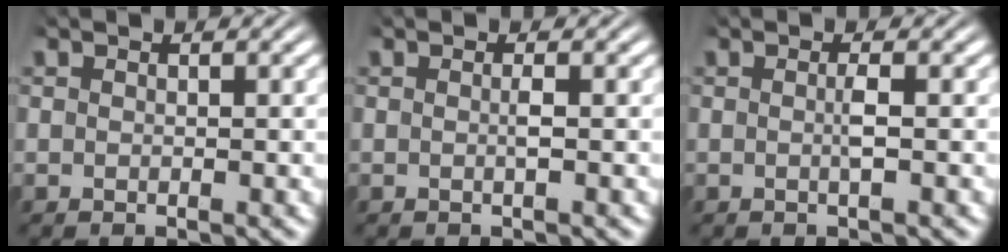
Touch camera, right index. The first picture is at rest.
{"total": 0.7, "force": [-0.2, -0.2, 0.6], "torque": [-0.011, 0.000, -0.006]}
{"total": 1.1, "force": [-0.3, -0.2, 1.0], "torque": [-0.017, 0.000, -0.009]}